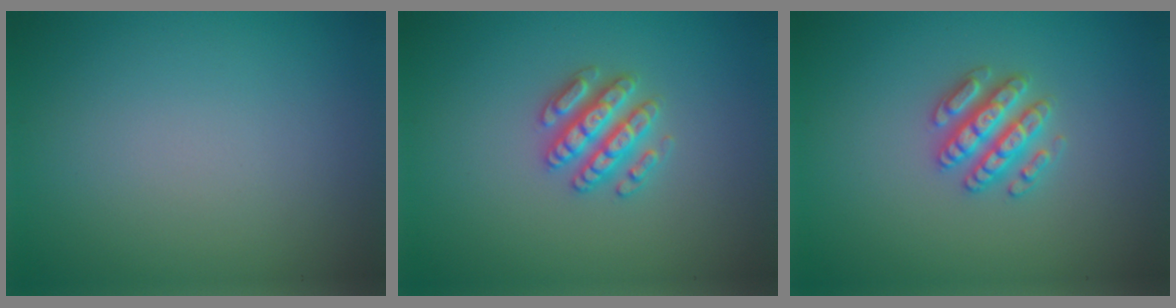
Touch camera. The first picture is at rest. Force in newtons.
{"total": 3.2, "press": 3.1, "slide": 0.6}
{"total": 3.2, "press": 3.1, "slide": 0.6}